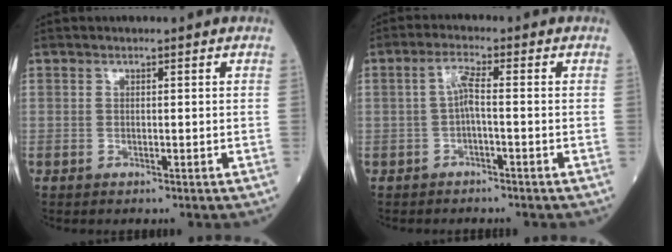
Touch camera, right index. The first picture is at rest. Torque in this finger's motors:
{"motor_torque": [0.40, -0.01, 0.21, 0.05]}